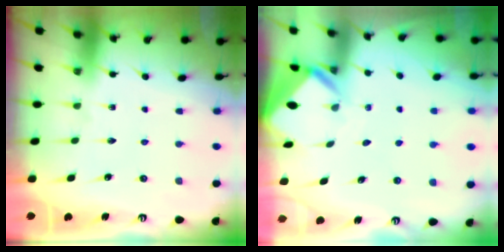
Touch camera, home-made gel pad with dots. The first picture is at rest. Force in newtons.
{"total": 2.9, "press": 2.9, "slide": 0.2}